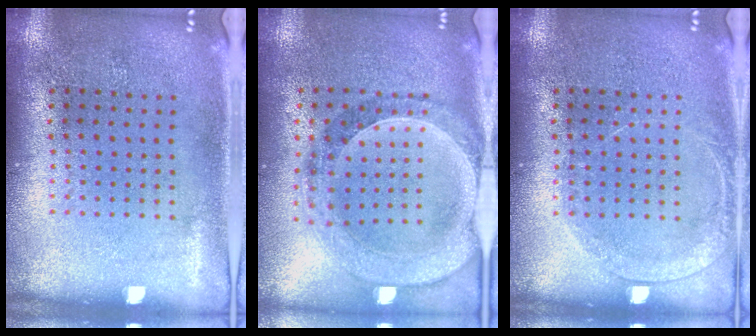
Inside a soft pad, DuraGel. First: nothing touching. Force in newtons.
{"total": 1.5, "press": 1.5, "slide": 0.3}
{"total": 1.3, "press": 1.3, "slide": 0.2}